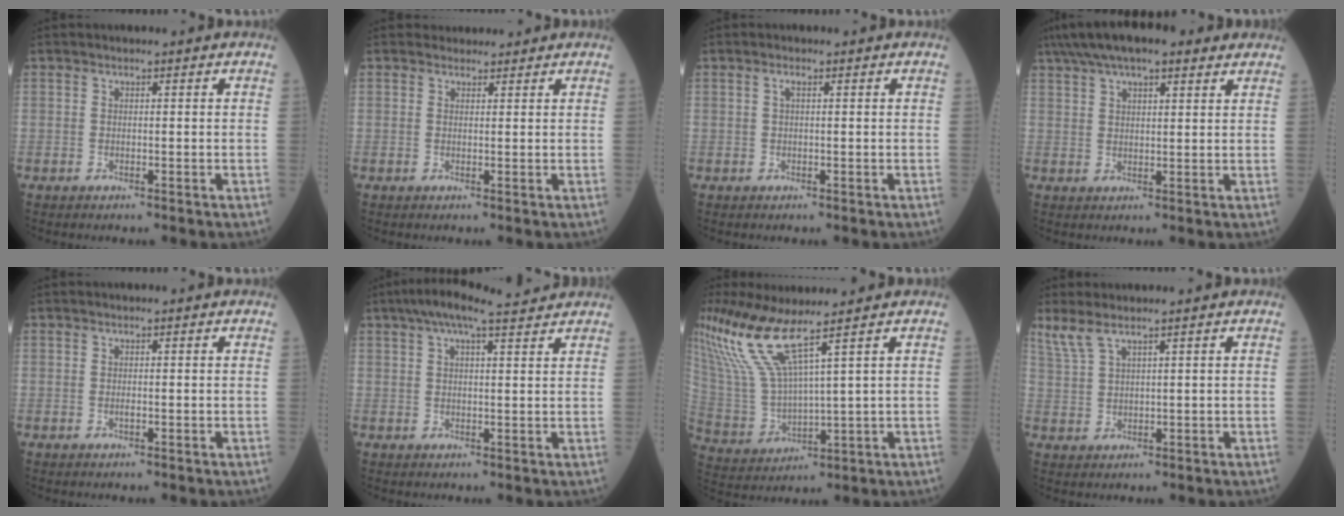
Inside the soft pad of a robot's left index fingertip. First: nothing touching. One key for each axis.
{"total": 1.5, "fx": 1.4, "fy": 0.6, "fz": -0.1, "tx": -0.002, "ty": 0.007, "tz": 0.021}
{"total": 0.8, "fx": 0.3, "fy": 0.1, "fz": 0.8, "tx": -0.018, "ty": 0.003, "tz": 0.004}
{"total": 12.6, "fx": 9.1, "fy": 3.5, "fz": 7.9, "tx": -0.145, "ty": 0.054, "tz": 0.145}
{"total": 0.0}
{"total": 8.9, "fx": 7.3, "fy": 0.5, "fz": 5.0, "tx": -0.086, "ty": 0.035, "tz": 0.102}
{"total": 10.7, "fx": 7.1, "fy": -0.6, "fz": 8.0, "tx": -0.188, "ty": -0.002, "tz": 0.151}
{"total": 3.4, "fx": 2.7, "fy": 0.0, "fz": 2.0, "tx": -0.060, "ty": 0.011, "tz": 0.066}